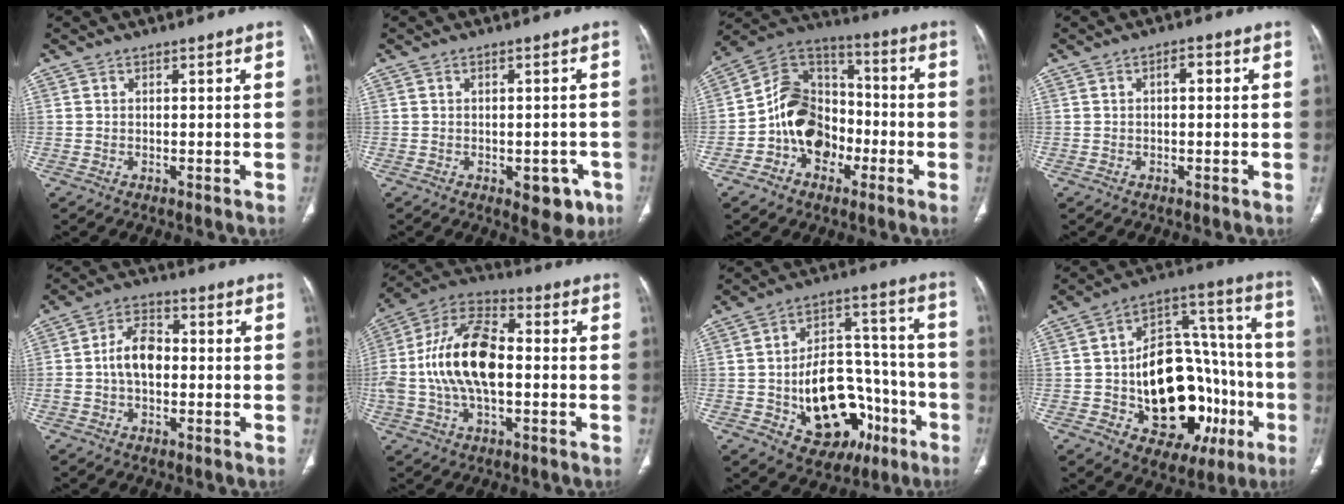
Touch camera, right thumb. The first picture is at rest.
{"total": 5.8, "force": [-2.5, 3.1, 4.2], "torque": [-0.024, 0.005, -0.023]}
{"total": 15.2, "force": [-4.4, 11.8, 8.5], "torque": [-0.110, 0.059, -0.086]}
{"total": 2.0, "force": [0.3, 1.0, 1.7], "torque": [-0.023, 0.008, 0.001]}
{"total": 7.2, "force": [-0.5, 4.6, 5.6], "torque": [-0.095, 0.021, -0.018]}
{"total": 17.9, "force": [-0.8, 9.4, 15.2], "torque": [-0.305, 0.033, -0.021]}
{"total": 20.8, "force": [-7.2, 13.5, 14.1], "torque": [-0.167, 0.054, -0.088]}
{"total": 28.0, "force": [-7.0, 16.9, 21.2], "torque": [-0.271, 0.044, -0.081]}